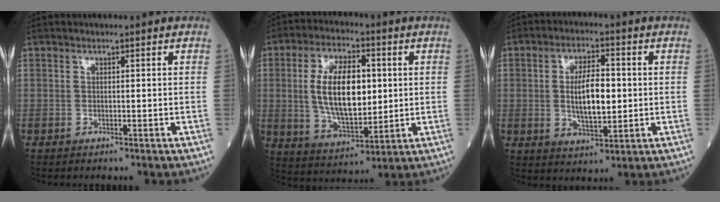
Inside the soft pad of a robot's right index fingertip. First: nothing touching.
{"total": 13.3, "force": [1.5, 5.9, 11.8], "torque": [-0.232, 0.005, 0.032]}
{"total": 8.2, "force": [0.2, 3.0, 7.6], "torque": [-0.142, 0.002, 0.005]}